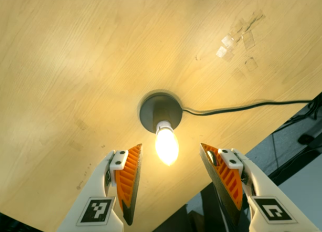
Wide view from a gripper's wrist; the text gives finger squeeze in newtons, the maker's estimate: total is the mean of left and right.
{"total": 0.0}